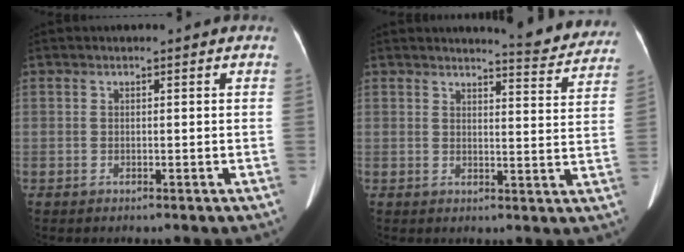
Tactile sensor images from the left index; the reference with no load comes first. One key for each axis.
{"total": 8.9, "fx": 8.7, "fy": 0.7, "fz": 1.7, "tx": -0.012, "ty": -0.028, "tz": 0.089}